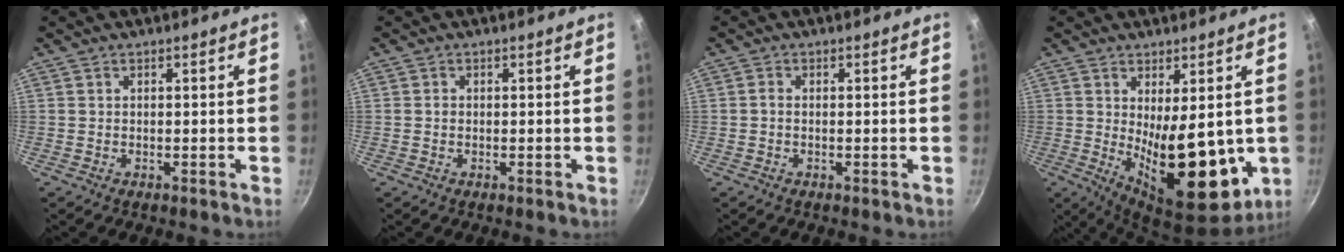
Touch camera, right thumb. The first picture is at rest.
{"total": 0.7, "force": [-0.1, 0.6, 0.3], "torque": [-0.003, 0.003, -0.003]}
{"total": 0.9, "force": [-0.2, 0.6, 0.6], "torque": [-0.013, 0.004, -0.006]}
{"total": 16.8, "force": [-1.0, 7.5, 15.0], "torque": [-0.195, -0.040, 0.005]}